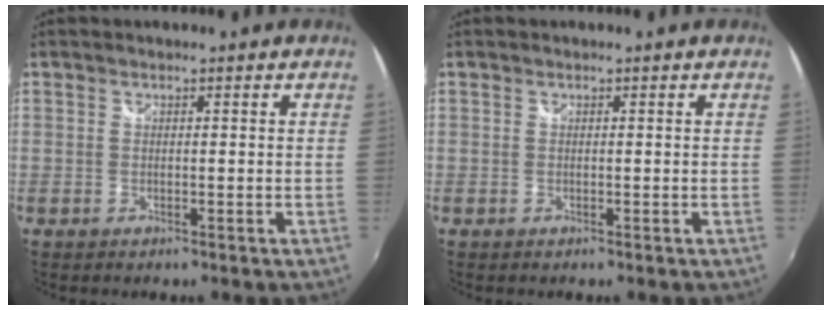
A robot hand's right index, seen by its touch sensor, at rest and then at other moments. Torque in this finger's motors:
{"motor_torque": [0.00, 0.00, 0.00, 0.00]}